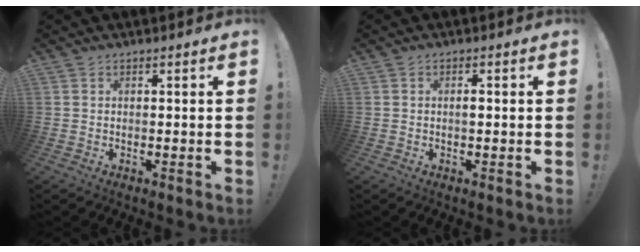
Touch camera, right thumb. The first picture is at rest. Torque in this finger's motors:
{"motor_torque": [0.09, 0.26, 0.21, 0.13, 0.00]}